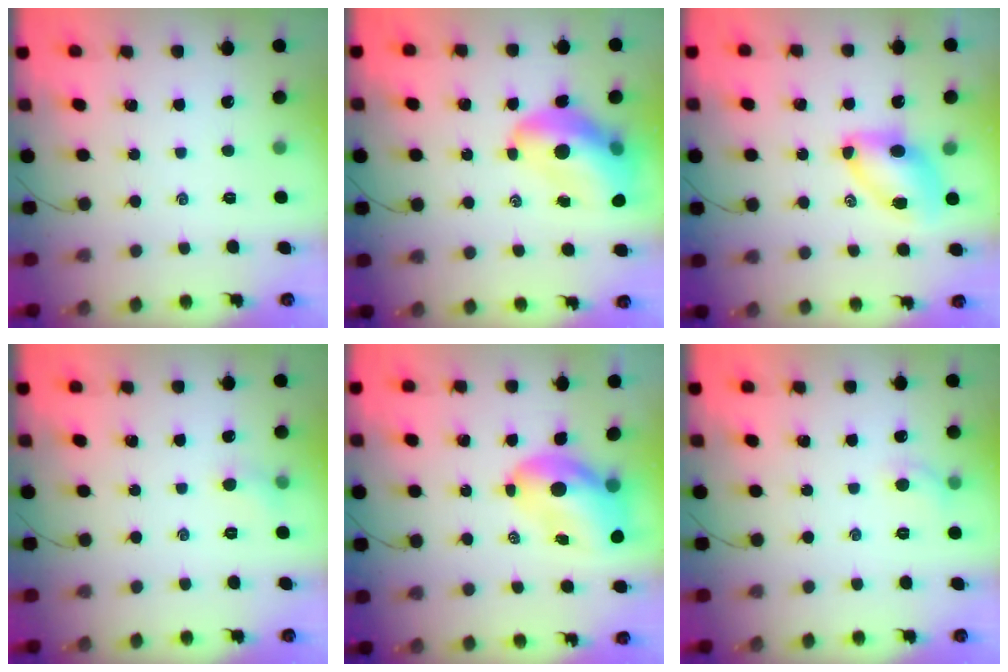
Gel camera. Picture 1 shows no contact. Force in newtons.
{"total": 14.8, "press": 14.1, "slide": 4.4}
{"total": 8.4, "press": 8.3, "slide": 1.2}
{"total": 3.4, "press": 3.2, "slide": 1.2}
{"total": 8.3, "press": 8.0, "slide": 2.2}
{"total": 5.0, "press": 4.8, "slide": 1.4}